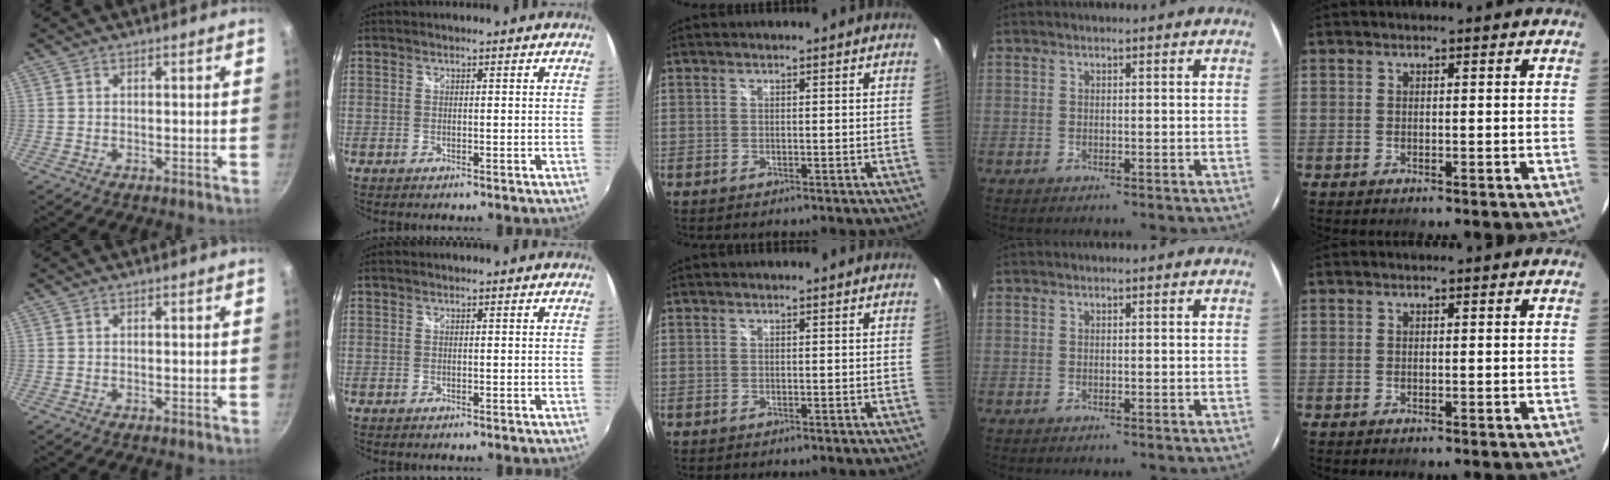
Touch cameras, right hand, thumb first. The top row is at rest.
{}